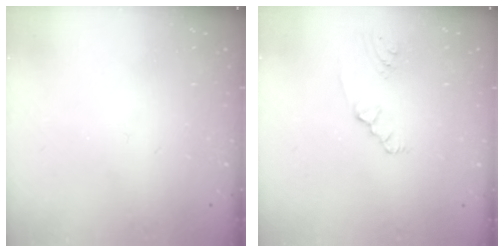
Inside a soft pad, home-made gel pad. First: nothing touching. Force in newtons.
{"total": 2.1, "press": 1.9, "slide": 0.9}